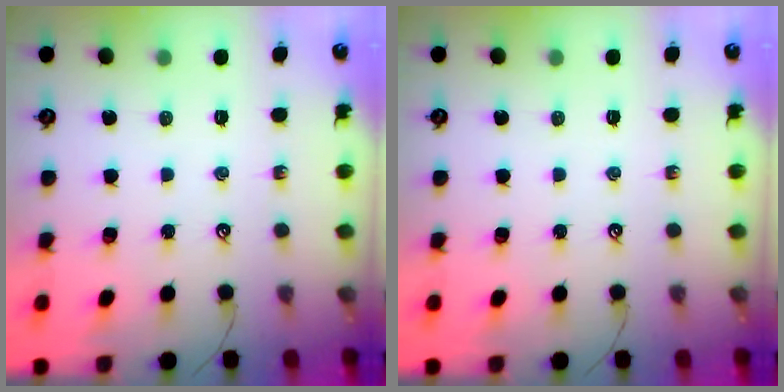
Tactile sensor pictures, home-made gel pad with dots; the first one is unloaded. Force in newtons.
{"total": 0.0}